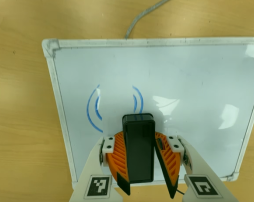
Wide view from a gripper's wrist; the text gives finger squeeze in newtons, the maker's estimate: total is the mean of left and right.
{"total": 7.4, "left": 8.2, "right": 6.7}